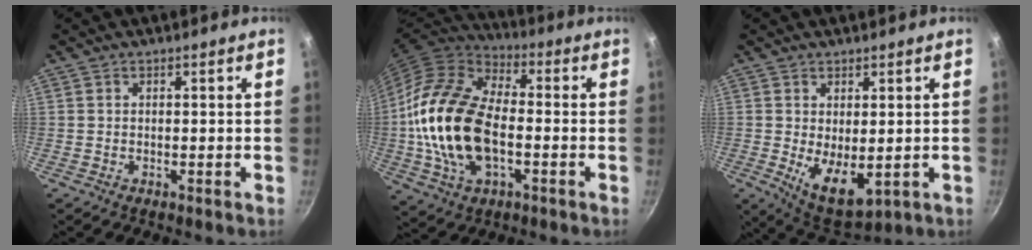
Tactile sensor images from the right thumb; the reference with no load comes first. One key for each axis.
{"total": 21.5, "fx": -2.5, "fy": 12.7, "fz": 17.2, "tx": -0.323, "ty": 0.028, "tz": -0.053}
{"total": 8.6, "fx": 0.0, "fy": 4.4, "fz": 7.3, "tx": -0.096, "ty": -0.026, "tz": 0.018}